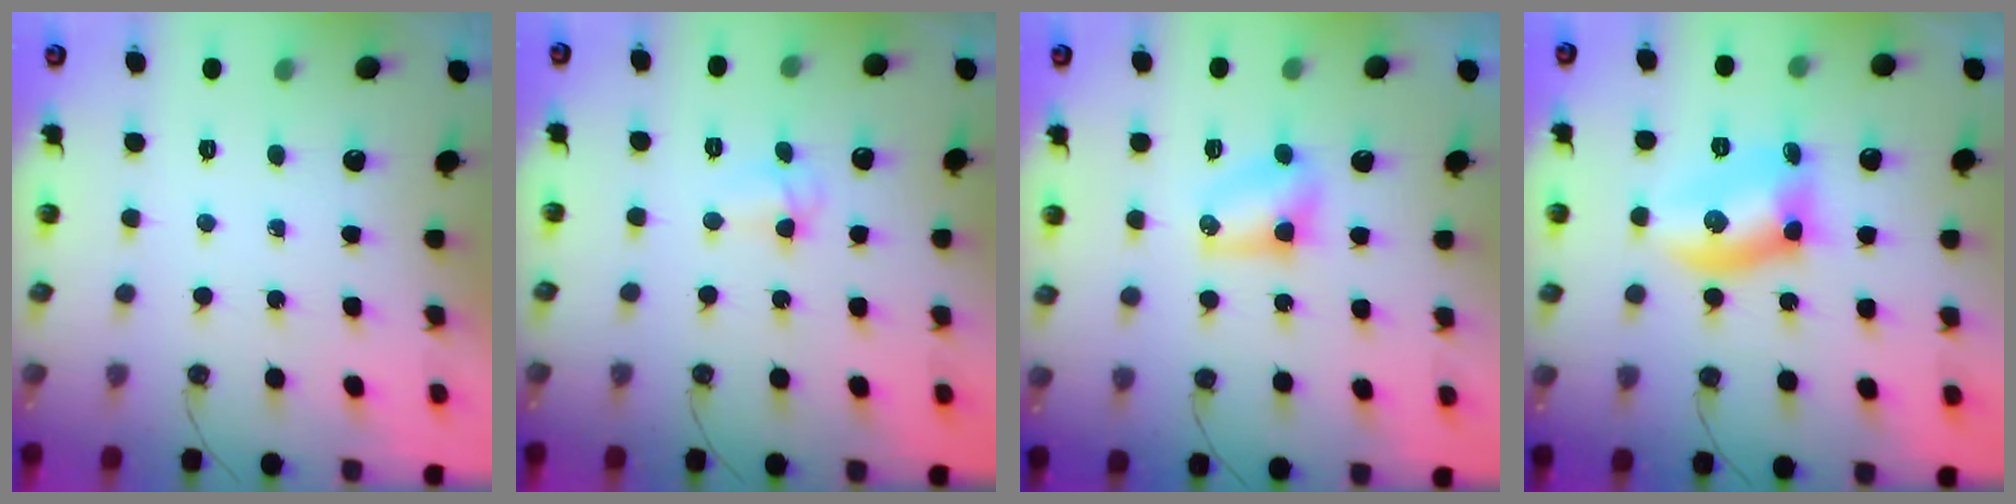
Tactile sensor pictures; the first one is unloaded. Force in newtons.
{"total": 4.8, "press": 4.6, "slide": 1.3}
{"total": 5.3, "press": 5.3, "slide": 0.6}
{"total": 10.9, "press": 10.9, "slide": 0.3}